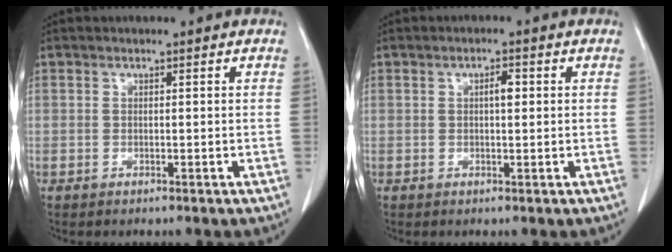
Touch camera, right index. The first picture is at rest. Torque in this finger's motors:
{"motor_torque": [0.19, 0.09, 0.11, 0.04]}